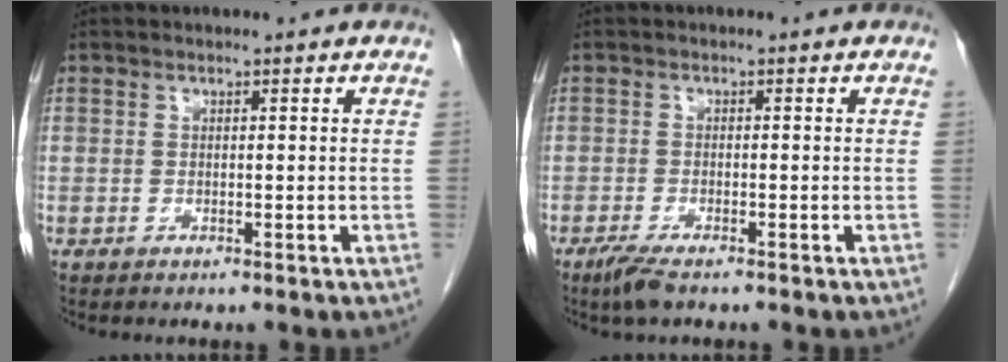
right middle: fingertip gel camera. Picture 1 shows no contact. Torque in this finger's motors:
{"motor_torque": [0.50, -0.32, 0.03, 0.05]}